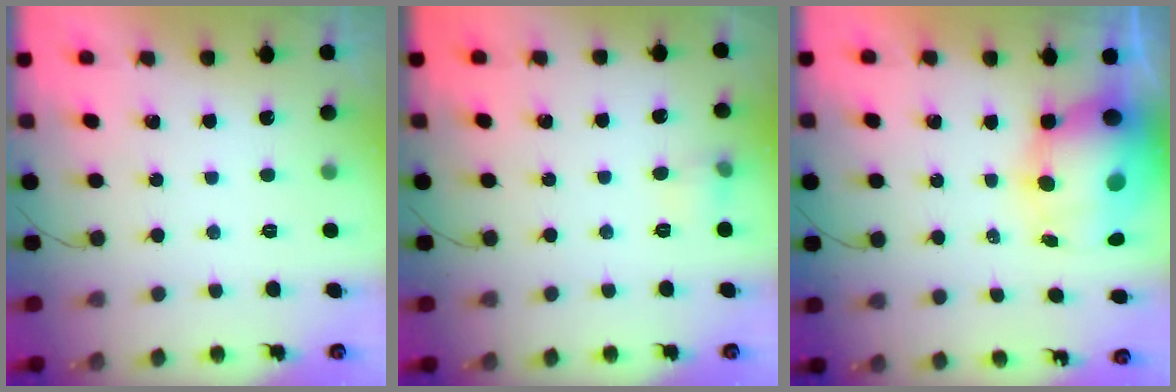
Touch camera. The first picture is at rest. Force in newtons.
{"total": 4.9, "press": 4.8, "slide": 1.1}
{"total": 14.4, "press": 14.0, "slide": 3.7}